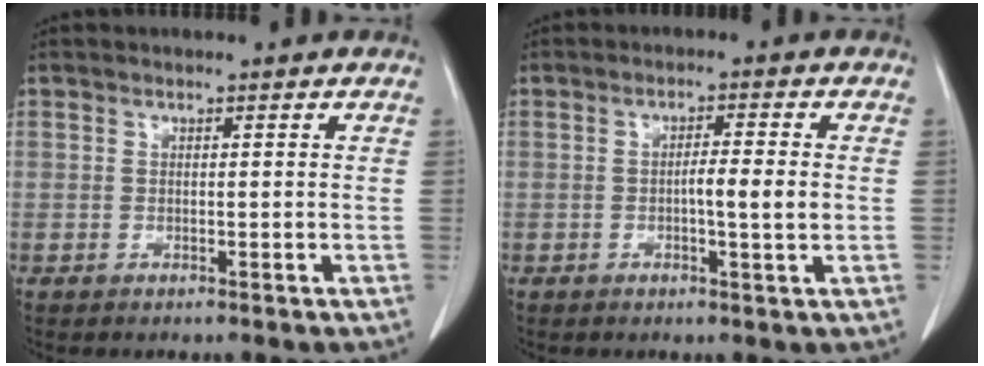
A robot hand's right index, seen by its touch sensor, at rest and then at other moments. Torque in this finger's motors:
{"motor_torque": [0.56, -0.15, 0.11, 0.04]}